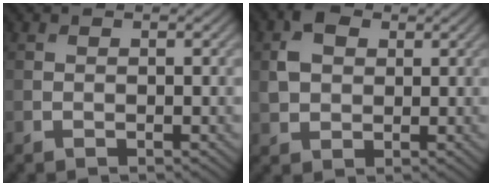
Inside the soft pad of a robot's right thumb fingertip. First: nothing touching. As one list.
[{"total": 4.3, "force": [1.3, 3.2, 2.6], "torque": [-0.064, 0.005, 0.023]}]